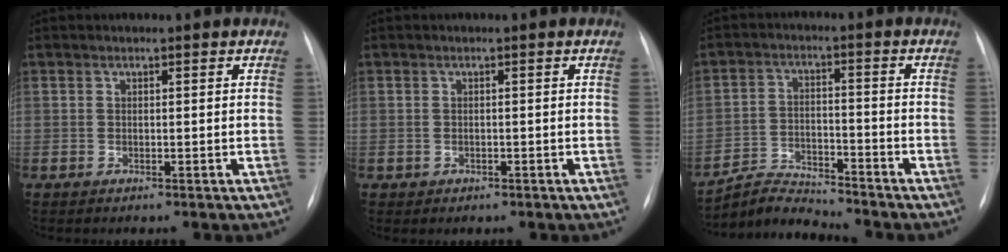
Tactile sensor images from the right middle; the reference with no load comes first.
{"total": 0.7, "force": [-0.1, 0.7, 0.0], "torque": [-0.004, 0.002, 0.002]}
{"total": 6.5, "force": [-6.5, -0.3, -0.8], "torque": [0.003, 0.001, -0.116]}